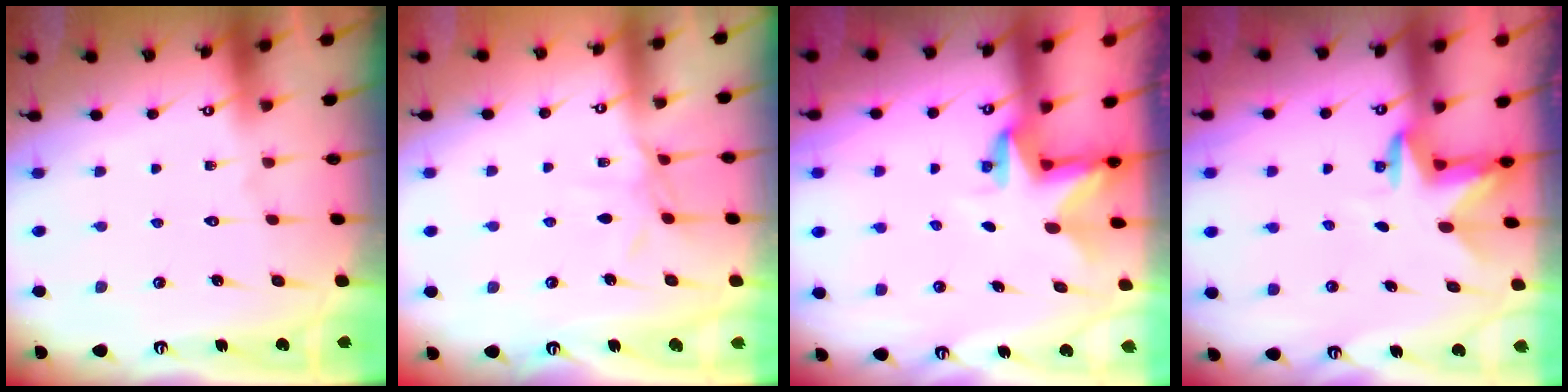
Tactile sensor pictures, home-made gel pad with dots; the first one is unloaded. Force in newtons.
{"total": 5.9, "press": 5.8, "slide": 0.7}
{"total": 2.8, "press": 2.8, "slide": 0.2}
{"total": 2.9, "press": 2.8, "slide": 0.7}